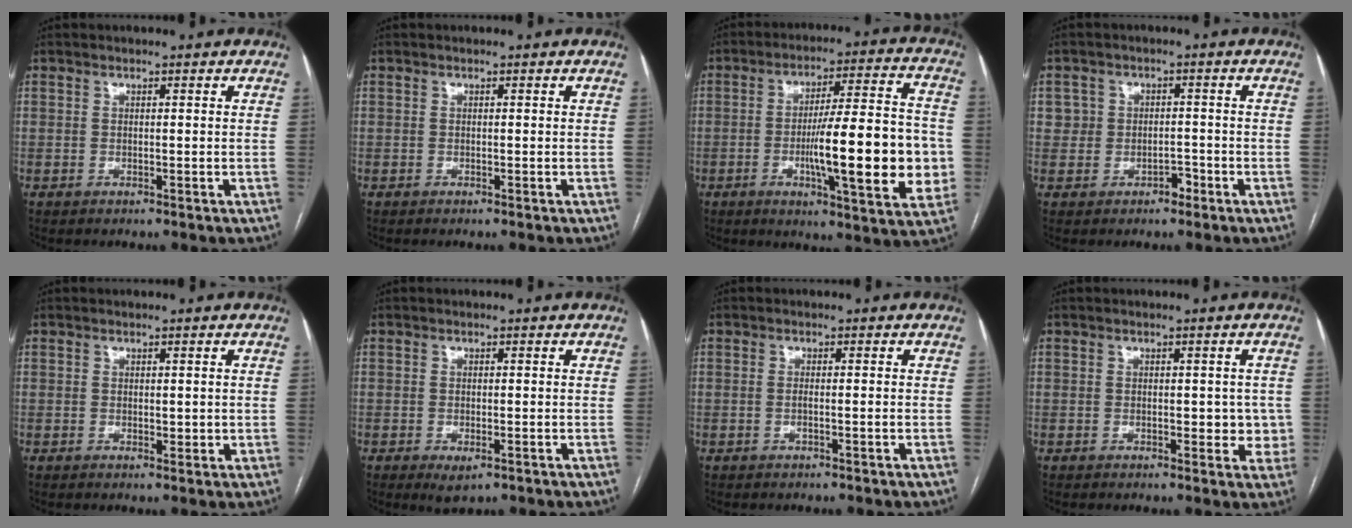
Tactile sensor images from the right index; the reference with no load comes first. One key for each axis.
{"total": 0.0}
{"total": 18.6, "fx": -3.2, "fy": 2.7, "fz": 18.1, "tx": -0.255, "ty": 0.006, "tz": -0.043}
{"total": 3.3, "fx": -0.9, "fy": 3.0, "fz": 0.9, "tx": 0.003, "ty": 0.014, "tz": -0.012}
{"total": 1.6, "fx": 0.2, "fy": 1.0, "fz": 1.2, "tx": -0.015, "ty": -0.004, "tz": 0.005}
{"total": 2.6, "fx": -1.2, "fy": 1.1, "fz": 2.0, "tx": -0.031, "ty": -0.003, "tz": -0.010}
{"total": 1.3, "fx": -0.3, "fy": 0.1, "fz": 1.3, "tx": -0.025, "ty": 0.001, "tz": -0.002}
{"total": 4.2, "fx": -0.1, "fy": 2.5, "fz": 3.3, "tx": -0.024, "ty": 0.008, "tz": 0.001}